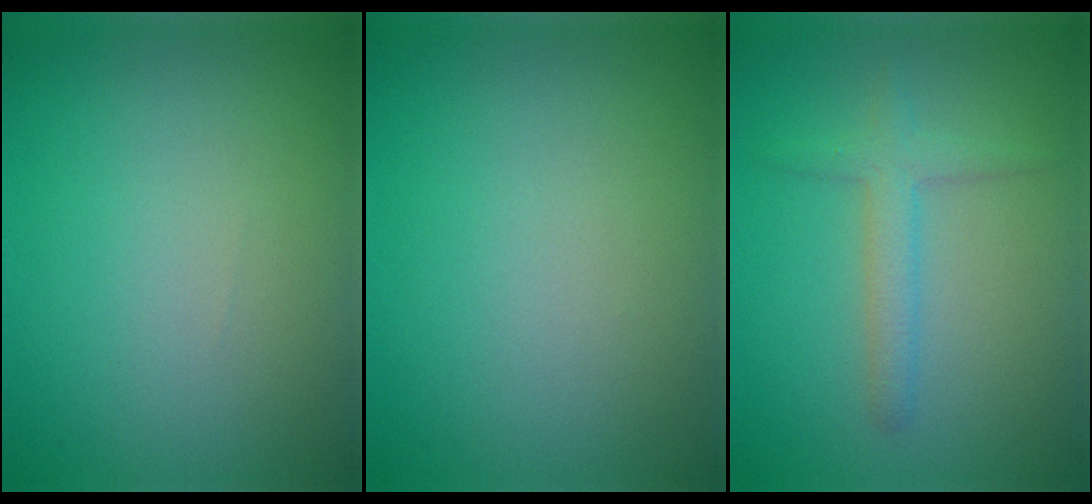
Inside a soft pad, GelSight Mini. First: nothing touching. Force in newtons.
{"total": 0.0}
{"total": 2.3, "press": 2.3, "slide": 0.0}